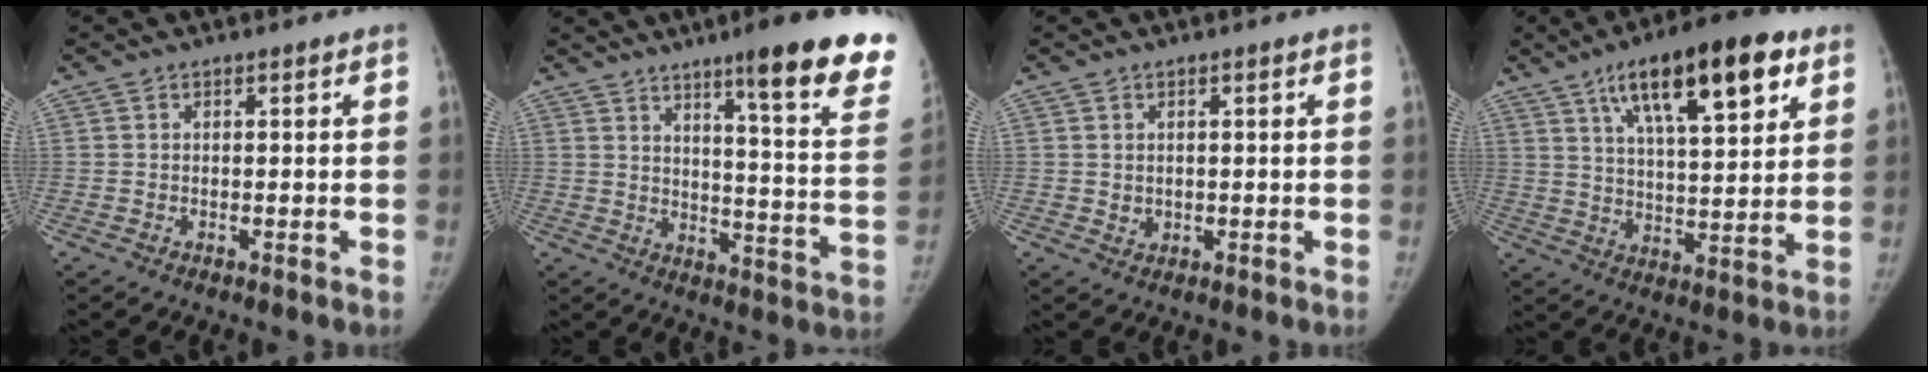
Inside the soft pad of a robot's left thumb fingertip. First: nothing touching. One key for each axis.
{"total": 21.5, "fx": 14.5, "fy": 2.7, "fz": 15.7, "tx": -0.182, "ty": -0.077, "tz": 0.189}
{"total": 1.5, "fx": 0.1, "fy": 1.4, "fz": 0.7, "tx": -0.006, "ty": -0.001, "tz": 0.007}
{"total": 19.0, "fx": 9.6, "fy": 6.3, "fz": 15.1, "tx": -0.209, "ty": -0.024, "tz": 0.153}